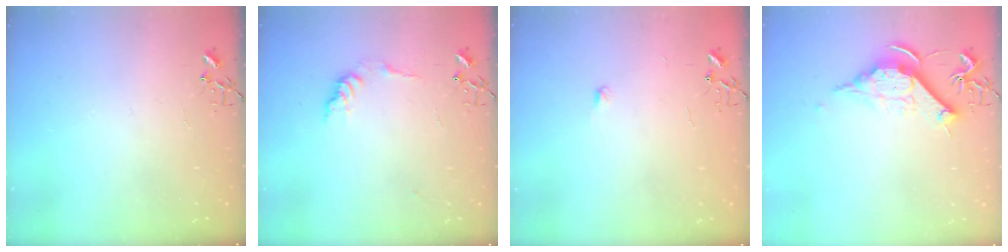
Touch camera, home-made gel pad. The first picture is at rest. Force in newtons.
{"total": 8.4, "press": 8.4, "slide": 0.4}
{"total": 4.1, "press": 4.0, "slide": 0.5}
{"total": 11.4, "press": 11.4, "slide": 0.6}